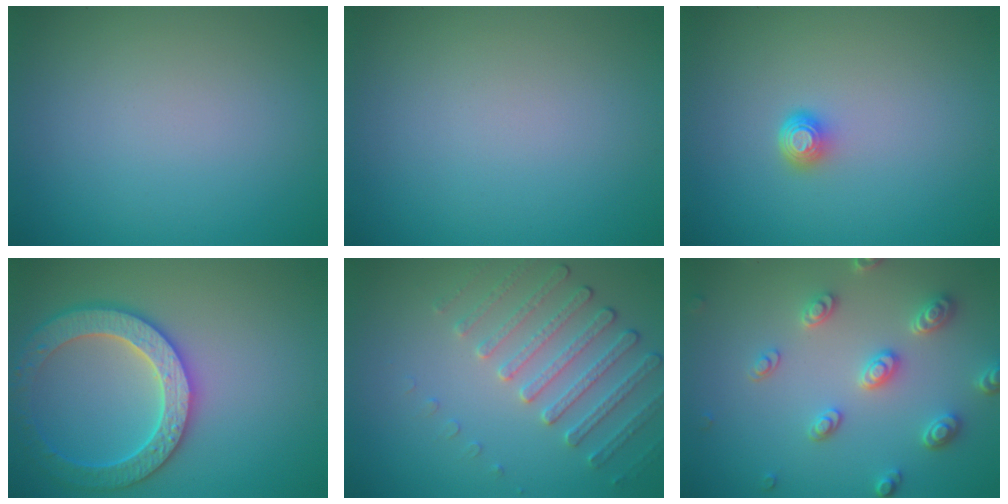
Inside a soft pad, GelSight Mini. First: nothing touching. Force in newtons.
{"total": 0.0}
{"total": 1.5, "press": 1.1, "slide": 1.1}
{"total": 4.7, "press": 4.6, "slide": 1.2}
{"total": 3.0, "press": 2.7, "slide": 1.3}
{"total": 4.0, "press": 3.4, "slide": 2.1}